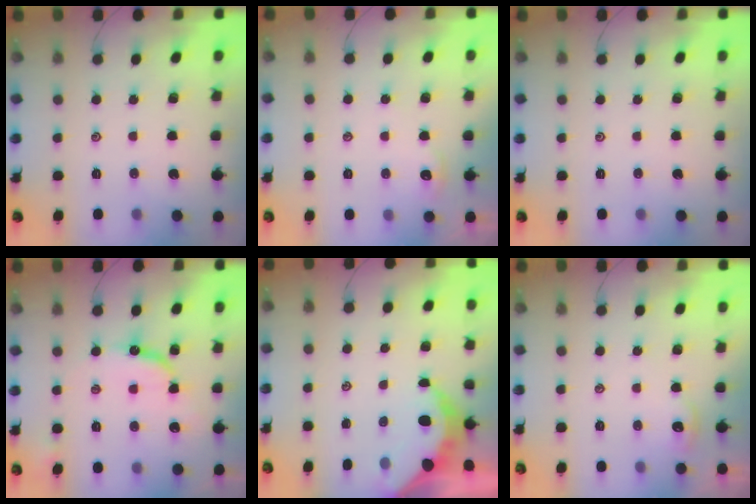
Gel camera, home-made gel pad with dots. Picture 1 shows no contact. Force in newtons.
{"total": 2.5, "press": 2.5, "slide": 0.3}
{"total": 0.0}
{"total": 9.9, "press": 9.8, "slide": 1.0}
{"total": 5.1, "press": 5.1, "slide": 0.2}
{"total": 2.4, "press": 2.3, "slide": 0.4}